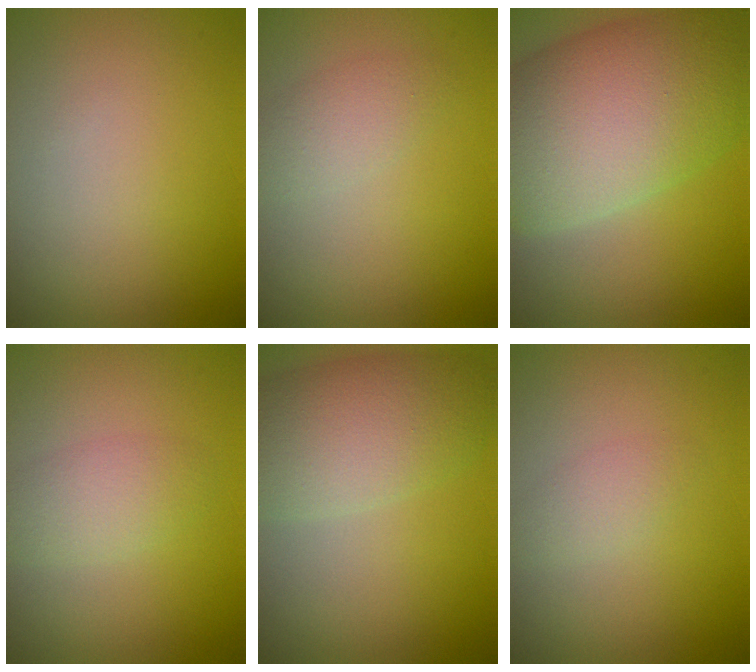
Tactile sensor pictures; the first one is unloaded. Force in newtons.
{"total": 2.2, "press": 2.2, "slide": 0.1}
{"total": 12.3, "press": 12.3, "slide": 0.6}
{"total": 2.4, "press": 2.4, "slide": 0.2}
{"total": 6.4, "press": 6.4, "slide": 0.3}
{"total": 1.4, "press": 1.4, "slide": 0.0}